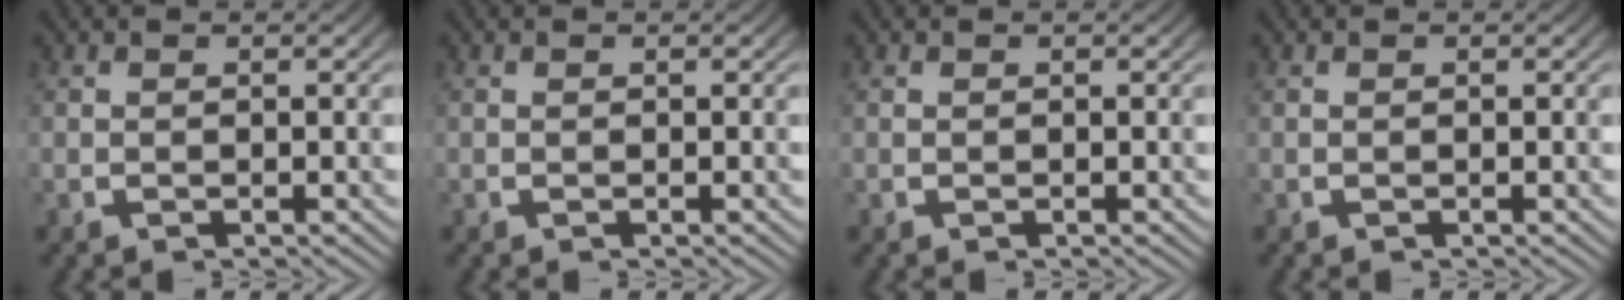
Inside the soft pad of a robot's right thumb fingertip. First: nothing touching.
{"total": 0.0}
{"total": 0.0}
{"total": 0.0}